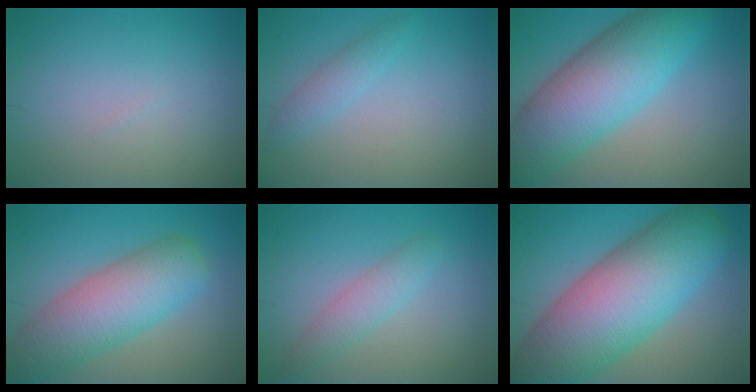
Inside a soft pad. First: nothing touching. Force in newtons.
{"total": 1.8, "press": 1.8, "slide": 0.1}
{"total": 10.7, "press": 10.7, "slide": 0.2}
{"total": 8.0, "press": 8.0, "slide": 0.4}
{"total": 2.4, "press": 2.4, "slide": 0.1}
{"total": 14.3, "press": 14.2, "slide": 0.5}